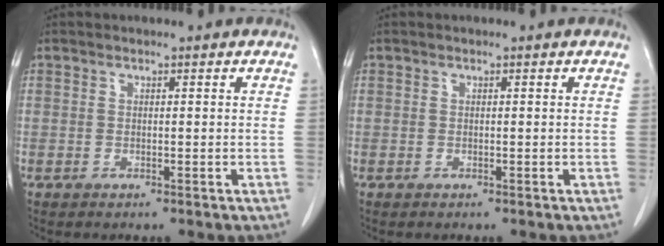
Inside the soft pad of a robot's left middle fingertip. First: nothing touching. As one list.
[{"total": 0.0}]